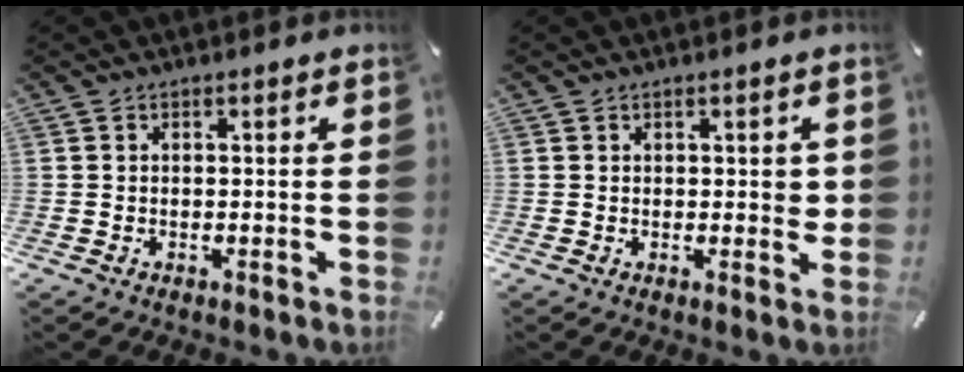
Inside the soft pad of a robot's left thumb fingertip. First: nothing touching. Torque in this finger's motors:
{"motor_torque": [0.41, 0.56, 0.23, -0.31, 0.05]}